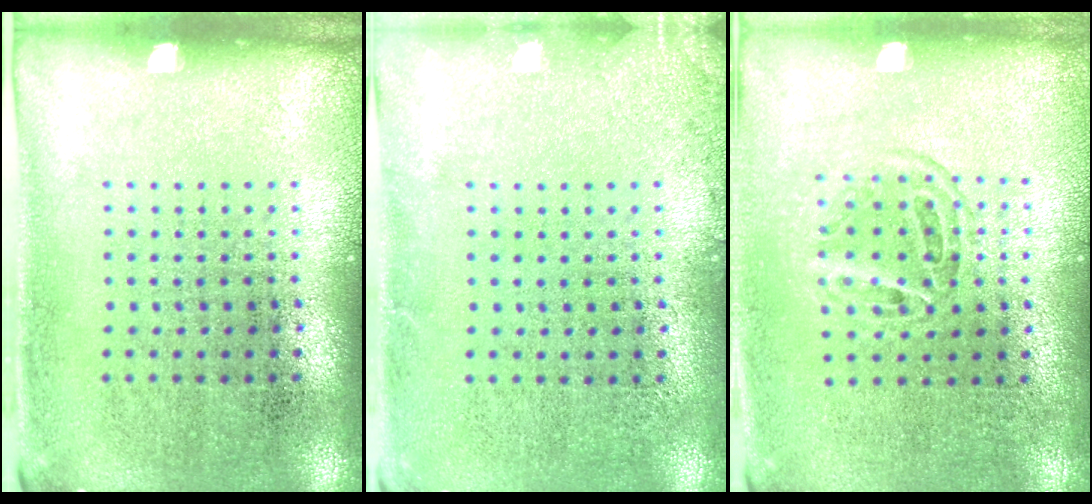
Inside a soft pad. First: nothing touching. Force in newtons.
{"total": 1.2, "press": 1.2, "slide": 0.2}
{"total": 1.1, "press": 1.0, "slide": 0.5}